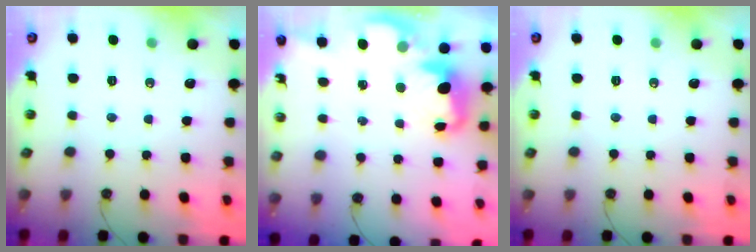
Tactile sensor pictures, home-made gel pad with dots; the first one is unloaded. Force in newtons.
{"total": 2.7, "press": 2.6, "slide": 0.7}
{"total": 0.0}